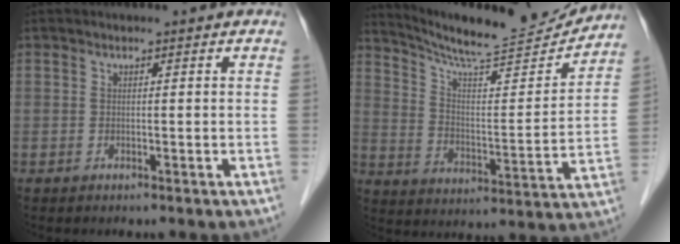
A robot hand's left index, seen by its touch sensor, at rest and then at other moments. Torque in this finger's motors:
{"motor_torque": [0.24, -0.41, 0.13, 0.04]}